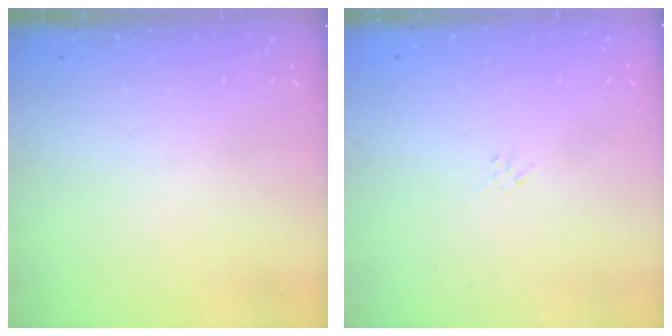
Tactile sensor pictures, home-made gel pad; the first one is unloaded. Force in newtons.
{"total": 1.3, "press": 1.3, "slide": 0.4}